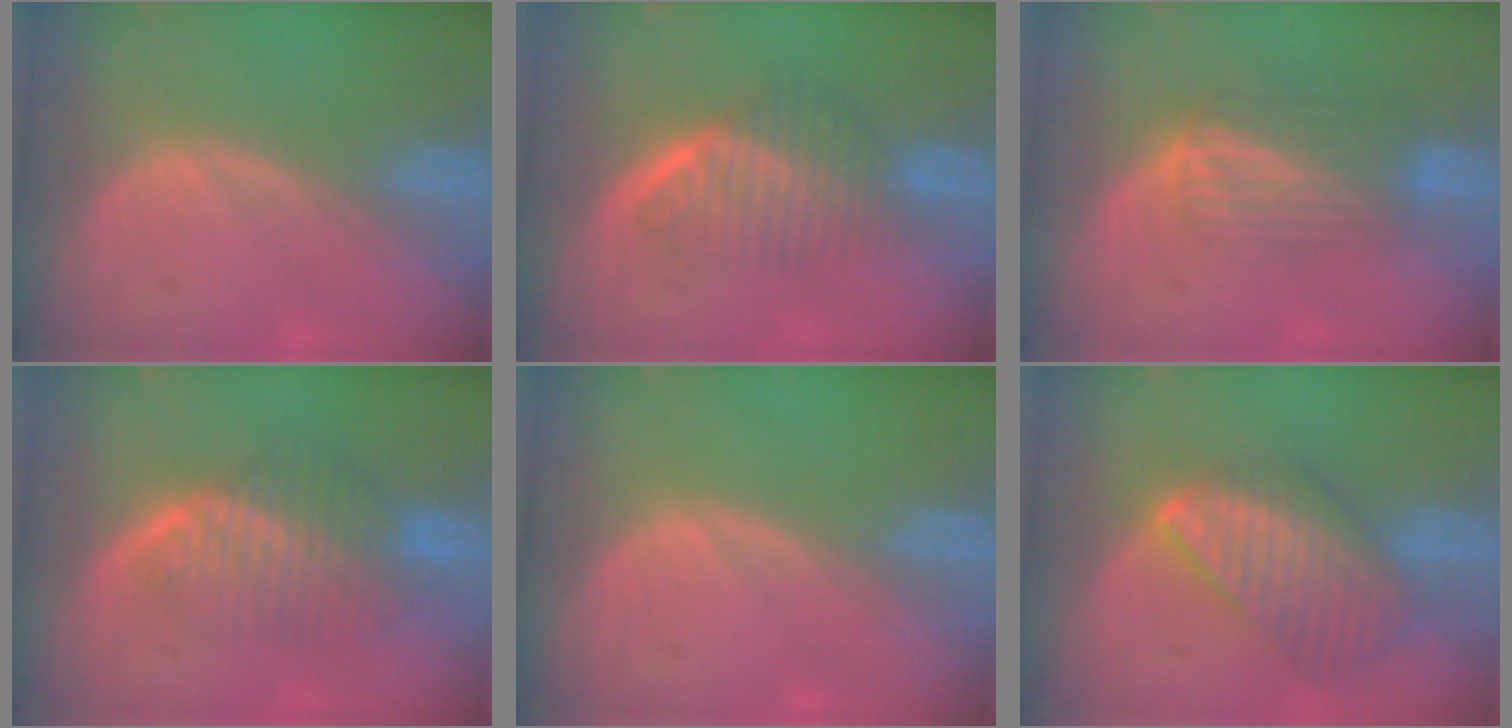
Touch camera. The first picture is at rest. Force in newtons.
{"total": 6.5, "press": 5.9, "slide": 2.9}
{"total": 6.8, "press": 5.7, "slide": 3.6}
{"total": 7.9, "press": 7.1, "slide": 3.4}
{"total": 0.0}
{"total": 9.5, "press": 8.3, "slide": 4.6}